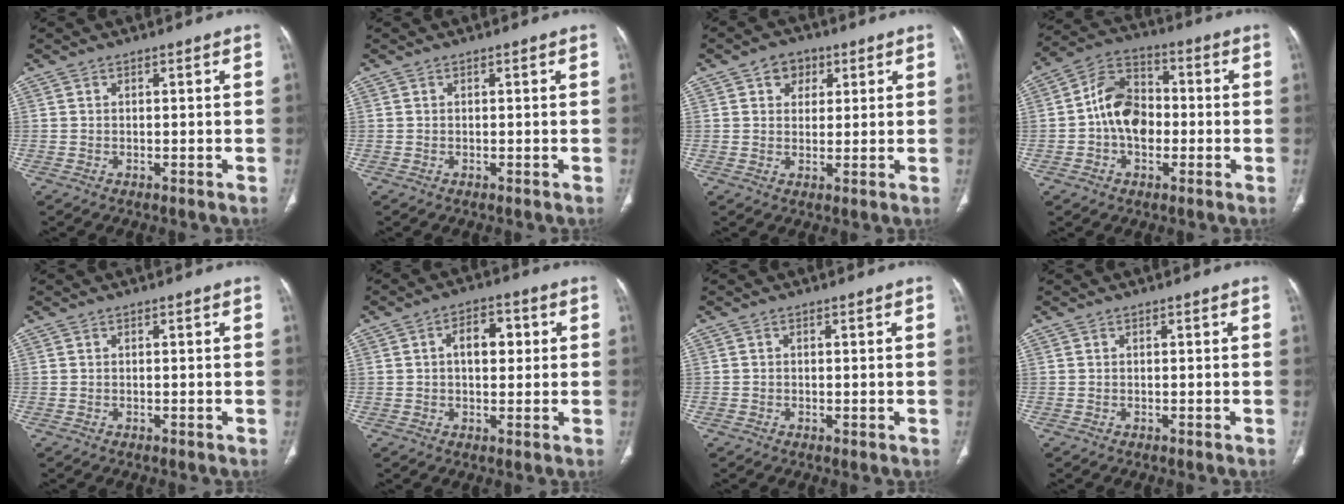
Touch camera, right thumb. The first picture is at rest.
{"total": 0.0}
{"total": 5.2, "force": [2.3, 4.1, 2.1], "torque": [-0.003, -0.004, 0.032]}
{"total": 11.2, "force": [-1.0, 8.1, 7.7], "torque": [-0.112, 0.033, -0.030]}
{"total": 0.0}
{"total": 6.9, "force": [1.3, 4.2, 5.4], "torque": [-0.060, 0.010, 0.017]}
{"total": 0.6, "force": [-0.1, 0.5, 0.4], "torque": [-0.002, 0.000, -0.002]}
{"total": 0.0}